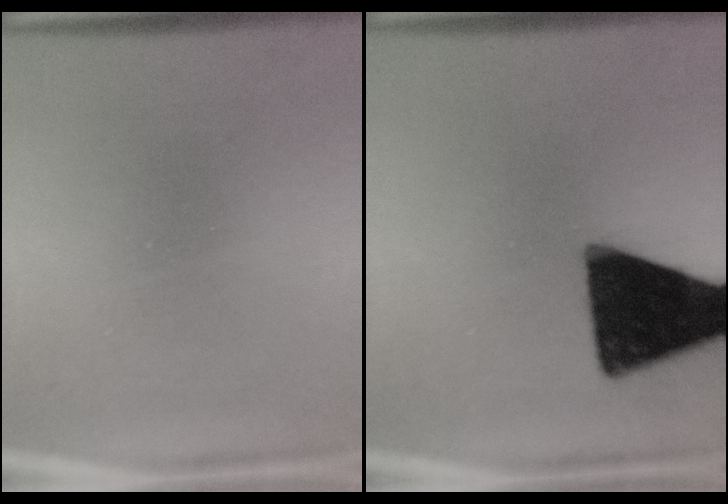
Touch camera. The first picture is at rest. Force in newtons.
{"total": 18.3}